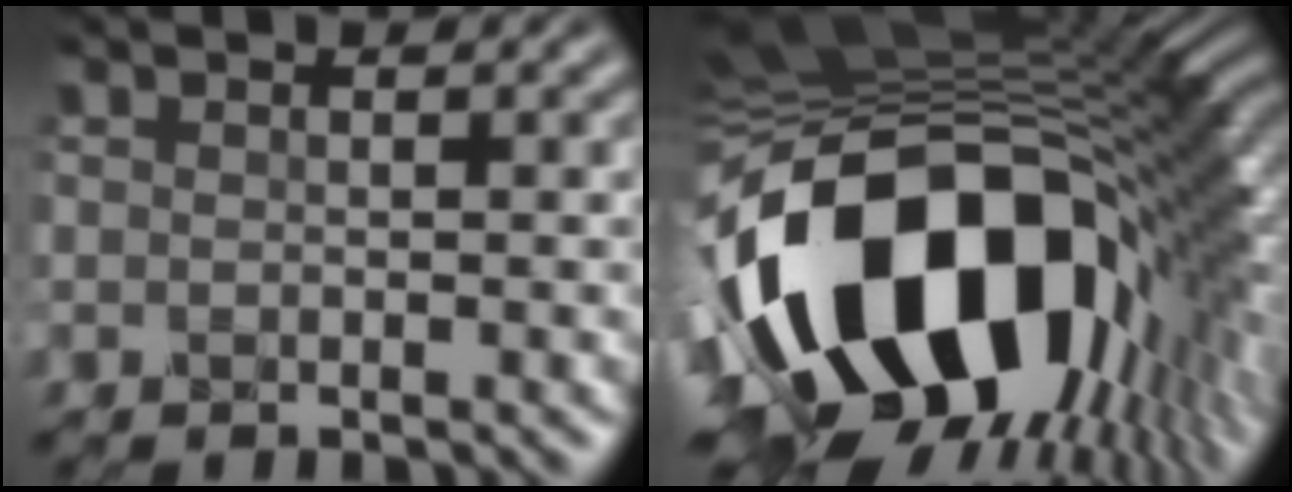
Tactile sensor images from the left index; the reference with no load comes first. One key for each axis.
{"total": 19.5, "fx": -4.3, "fy": 12.1, "fz": 14.7, "tx": -0.279, "ty": -0.017, "tz": -0.068}